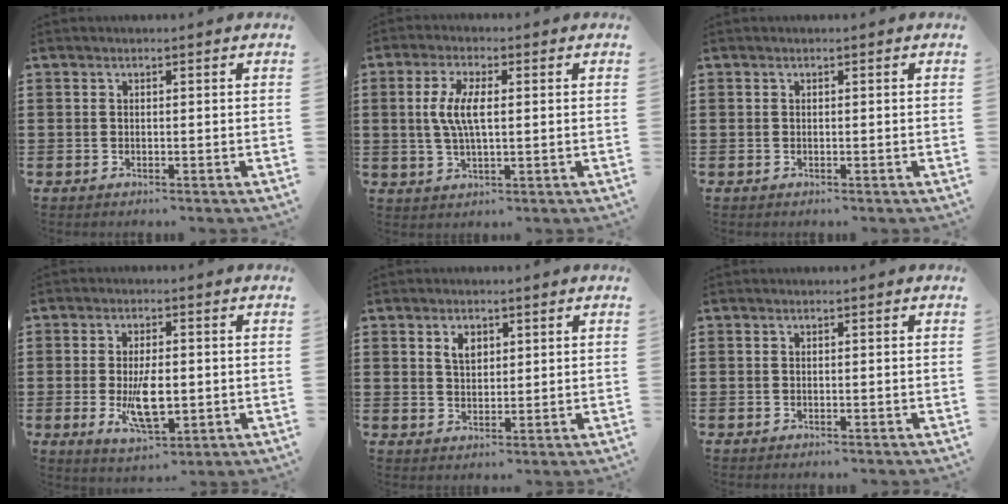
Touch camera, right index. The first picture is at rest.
{"total": 6.0, "force": [0.5, 2.2, 5.5], "torque": [-0.123, 0.002, 0.002]}
{"total": 0.0}
{"total": 7.3, "force": [-0.9, 3.0, 6.5], "torque": [-0.123, -0.007, -0.019]}
{"total": 3.0, "force": [1.5, 1.8, 1.8], "torque": [-0.033, 0.003, 0.025]}
{"total": 0.0}